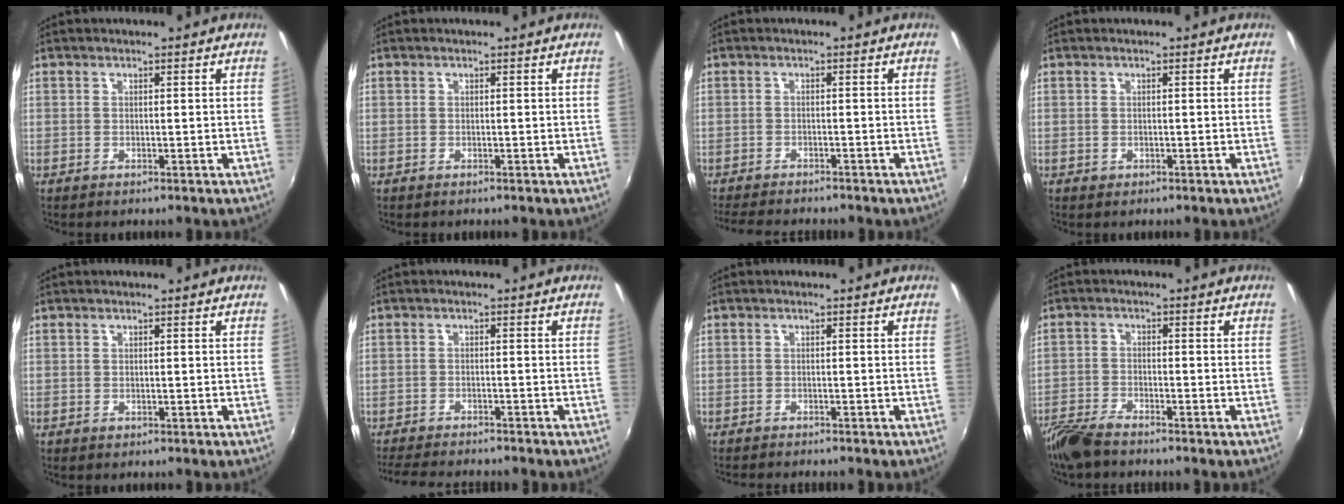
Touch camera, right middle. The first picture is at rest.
{"total": 0.0}
{"total": 7.6, "force": [-6.9, 1.4, 2.9], "torque": [-0.074, -0.017, -0.108]}
{"total": 0.0}
{"total": 0.5, "force": [-0.3, 0.4, 0.1], "torque": [0.000, -0.003, -0.005]}
{"total": 9.2, "force": [-8.4, 1.5, 3.5], "torque": [-0.088, -0.015, -0.132]}
{"total": 3.0, "force": [-2.8, 0.1, 0.9], "torque": [-0.027, -0.014, -0.047]}
{"total": 6.7, "force": [-5.6, 1.7, 3.1], "torque": [-0.082, -0.018, -0.113]}